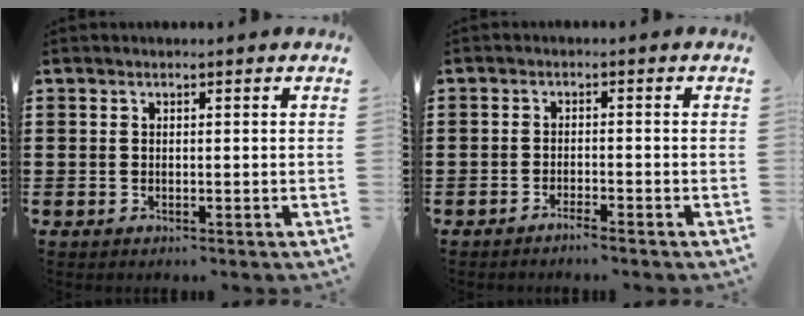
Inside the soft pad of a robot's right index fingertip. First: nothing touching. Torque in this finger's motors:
{"motor_torque": [0.57, 0.73, -0.24, -0.01]}